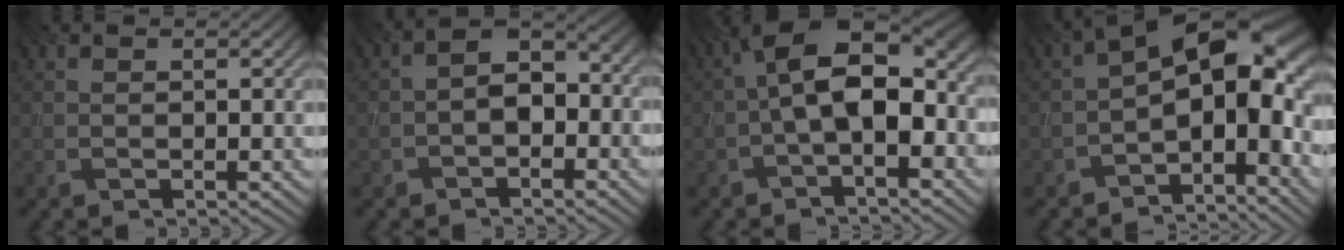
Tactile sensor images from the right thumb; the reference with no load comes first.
{"total": 4.7, "force": [-1.6, 3.0, 3.3], "torque": [-0.048, 0.012, -0.039]}
{"total": 12.8, "force": [-0.3, 6.4, 11.1], "torque": [-0.189, 0.024, -0.013]}
{"total": 13.3, "force": [-1.8, 7.0, 11.2], "torque": [-0.148, 0.014, -0.043]}